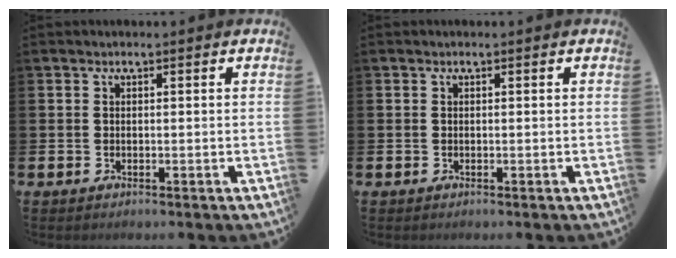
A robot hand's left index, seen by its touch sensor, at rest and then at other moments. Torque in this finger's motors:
{"motor_torque": [0.00, 0.00, 0.00, 0.01]}